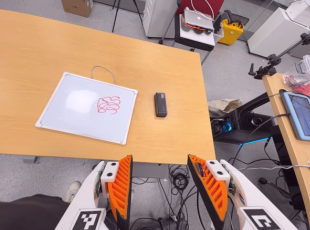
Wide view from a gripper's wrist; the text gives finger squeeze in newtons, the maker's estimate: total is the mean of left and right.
{"total": 0.0}